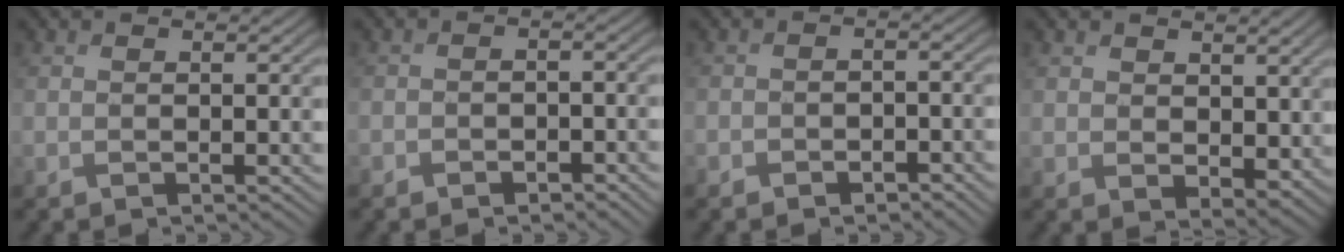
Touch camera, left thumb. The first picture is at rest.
{"total": 2.3, "force": [-1.7, 1.3, 1.0], "torque": [-0.016, -0.001, -0.031]}
{"total": 2.6, "force": [-1.8, 1.4, 1.2], "torque": [-0.019, -0.001, -0.033]}
{"total": 4.3, "force": [2.3, 2.8, 2.3], "torque": [-0.058, -0.009, 0.049]}